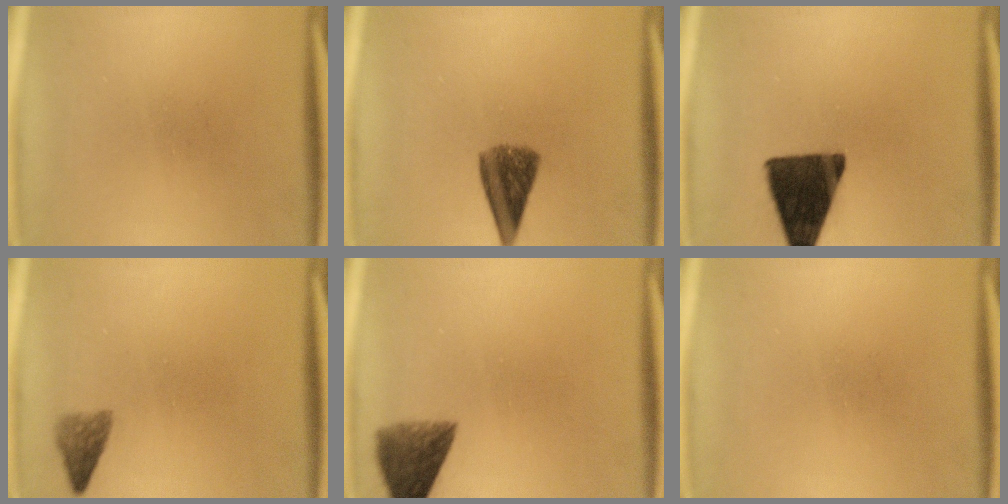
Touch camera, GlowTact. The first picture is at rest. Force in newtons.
{"total": 6.9}
{"total": 14.7}
{"total": 2.3}
{"total": 6.3}
{"total": 0.0}